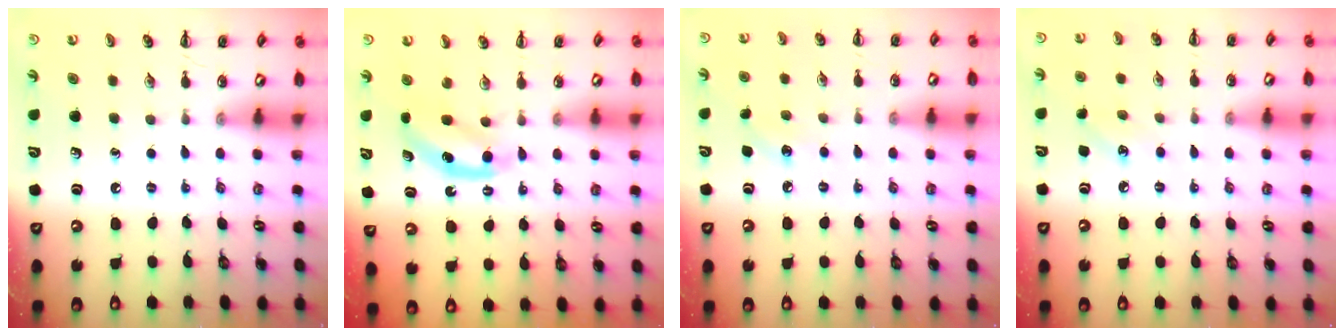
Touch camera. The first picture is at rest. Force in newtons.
{"total": 5.4, "press": 5.3, "slide": 1.0}
{"total": 6.0, "press": 5.8, "slide": 1.8}
{"total": 6.6, "press": 6.4, "slide": 1.9}